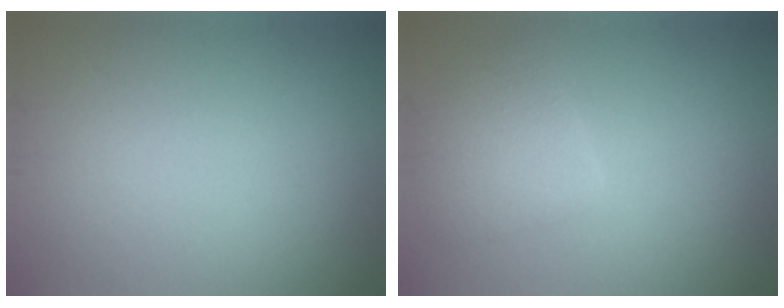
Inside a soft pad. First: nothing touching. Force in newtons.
{"total": 3.1, "press": 3.0, "slide": 0.2}